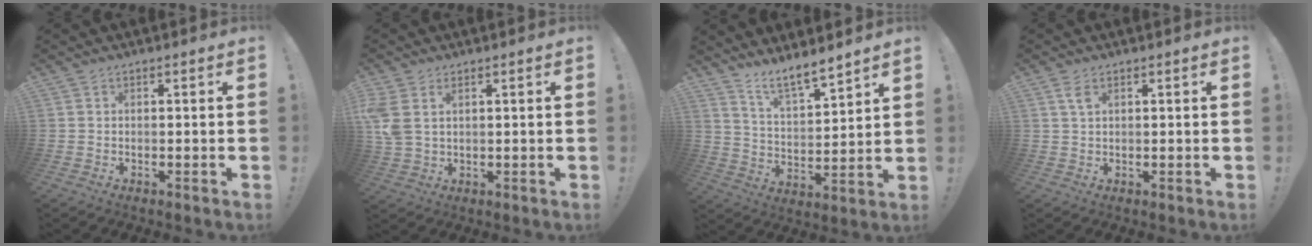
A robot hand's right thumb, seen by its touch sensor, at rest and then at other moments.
{"total": 5.7, "force": [2.4, 3.7, 3.5], "torque": [-0.071, -0.010, 0.046]}
{"total": 9.4, "force": [8.4, 1.8, 3.8], "torque": [-0.058, -0.071, 0.151]}
{"total": 2.8, "force": [1.9, 0.5, 2.1], "torque": [-0.035, -0.005, 0.033]}